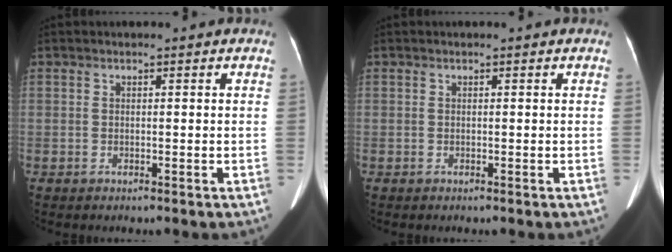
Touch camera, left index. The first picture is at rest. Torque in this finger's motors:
{"motor_torque": [-0.01, 0.02, 0.00, 0.00]}